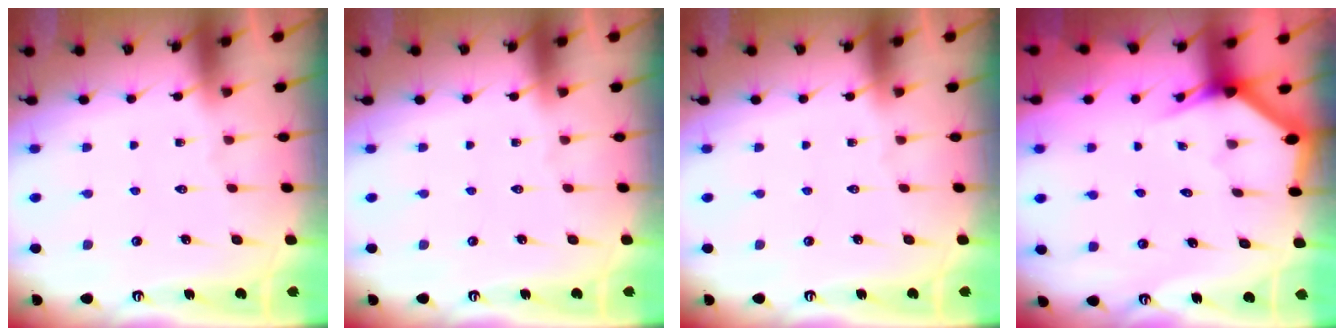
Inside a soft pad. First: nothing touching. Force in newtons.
{"total": 0.0}
{"total": 0.0}
{"total": 2.9, "press": 2.9, "slide": 0.1}